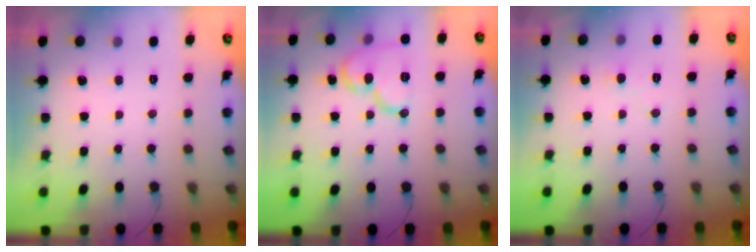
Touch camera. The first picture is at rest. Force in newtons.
{"total": 13.6, "press": 13.5, "slide": 1.7}
{"total": 5.8, "press": 5.7, "slide": 0.5}